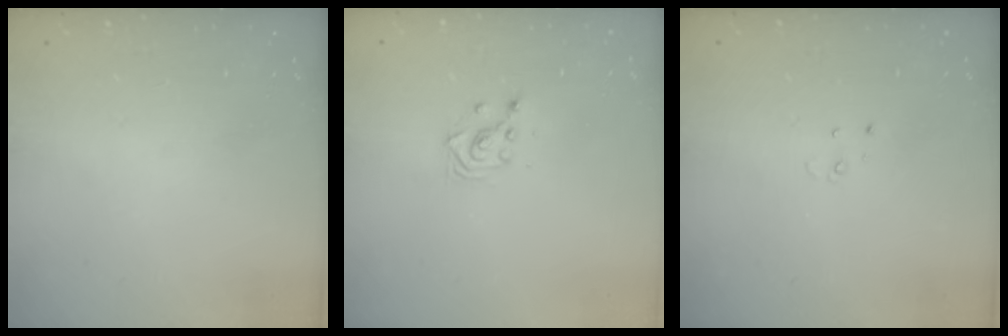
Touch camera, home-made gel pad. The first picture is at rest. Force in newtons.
{"total": 2.9, "press": 2.9, "slide": 0.1}
{"total": 2.3, "press": 2.3, "slide": 0.2}